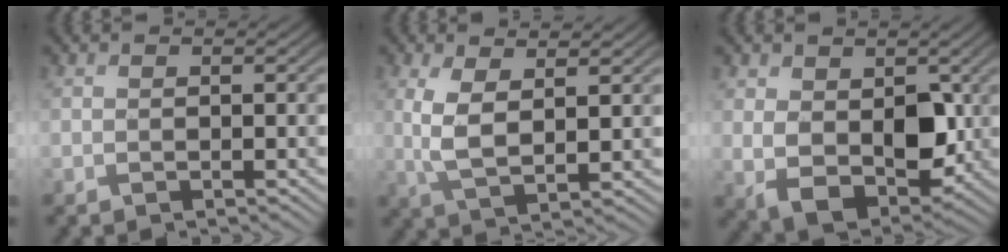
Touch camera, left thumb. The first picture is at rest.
{"total": 5.7, "force": [1.7, 2.1, 5.1], "torque": [-0.122, -0.002, 0.032]}
{"total": 8.5, "force": [0.8, 5.8, 6.1], "torque": [-0.135, -0.025, 0.025]}